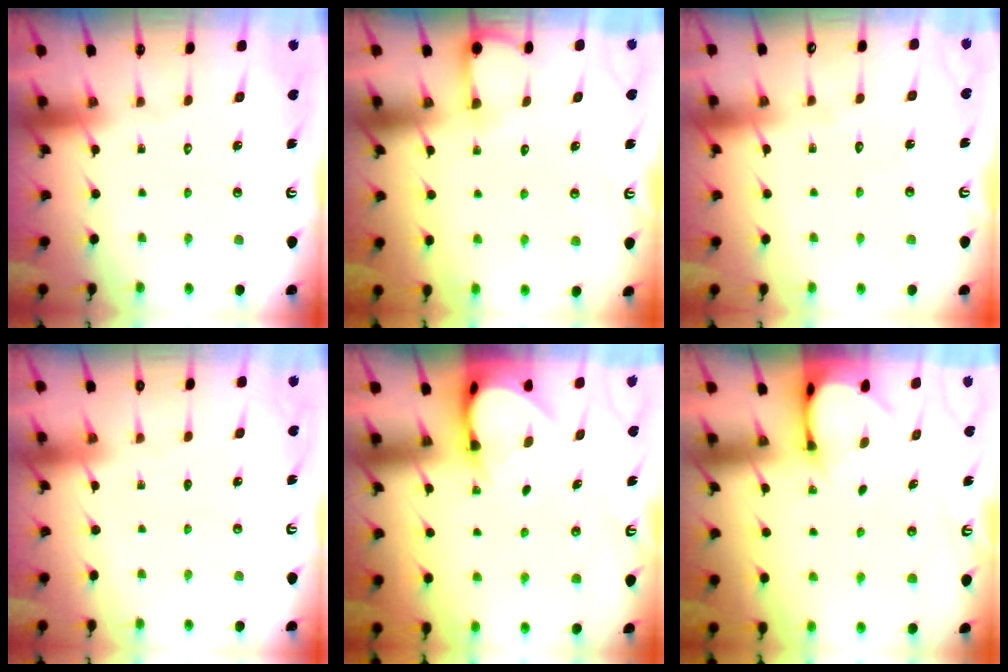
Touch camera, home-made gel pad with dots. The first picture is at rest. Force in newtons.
{"total": 4.0, "press": 4.0, "slide": 0.4}
{"total": 1.8, "press": 1.8, "slide": 0.1}
{"total": 0.5, "press": 0.2, "slide": 0.5}
{"total": 4.8, "press": 4.8, "slide": 0.6}
{"total": 2.8, "press": 2.8, "slide": 0.3}